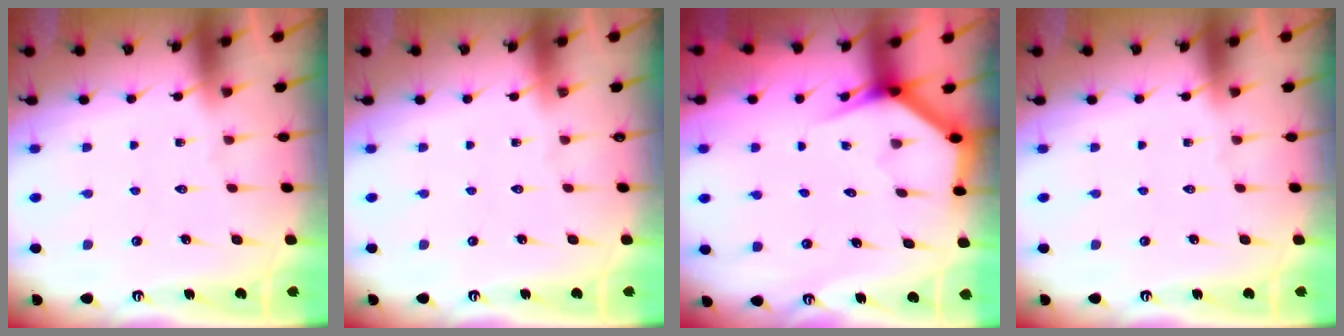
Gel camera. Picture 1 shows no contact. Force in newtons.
{"total": 0.0}
{"total": 3.4, "press": 3.4, "slide": 0.3}
{"total": 0.0}